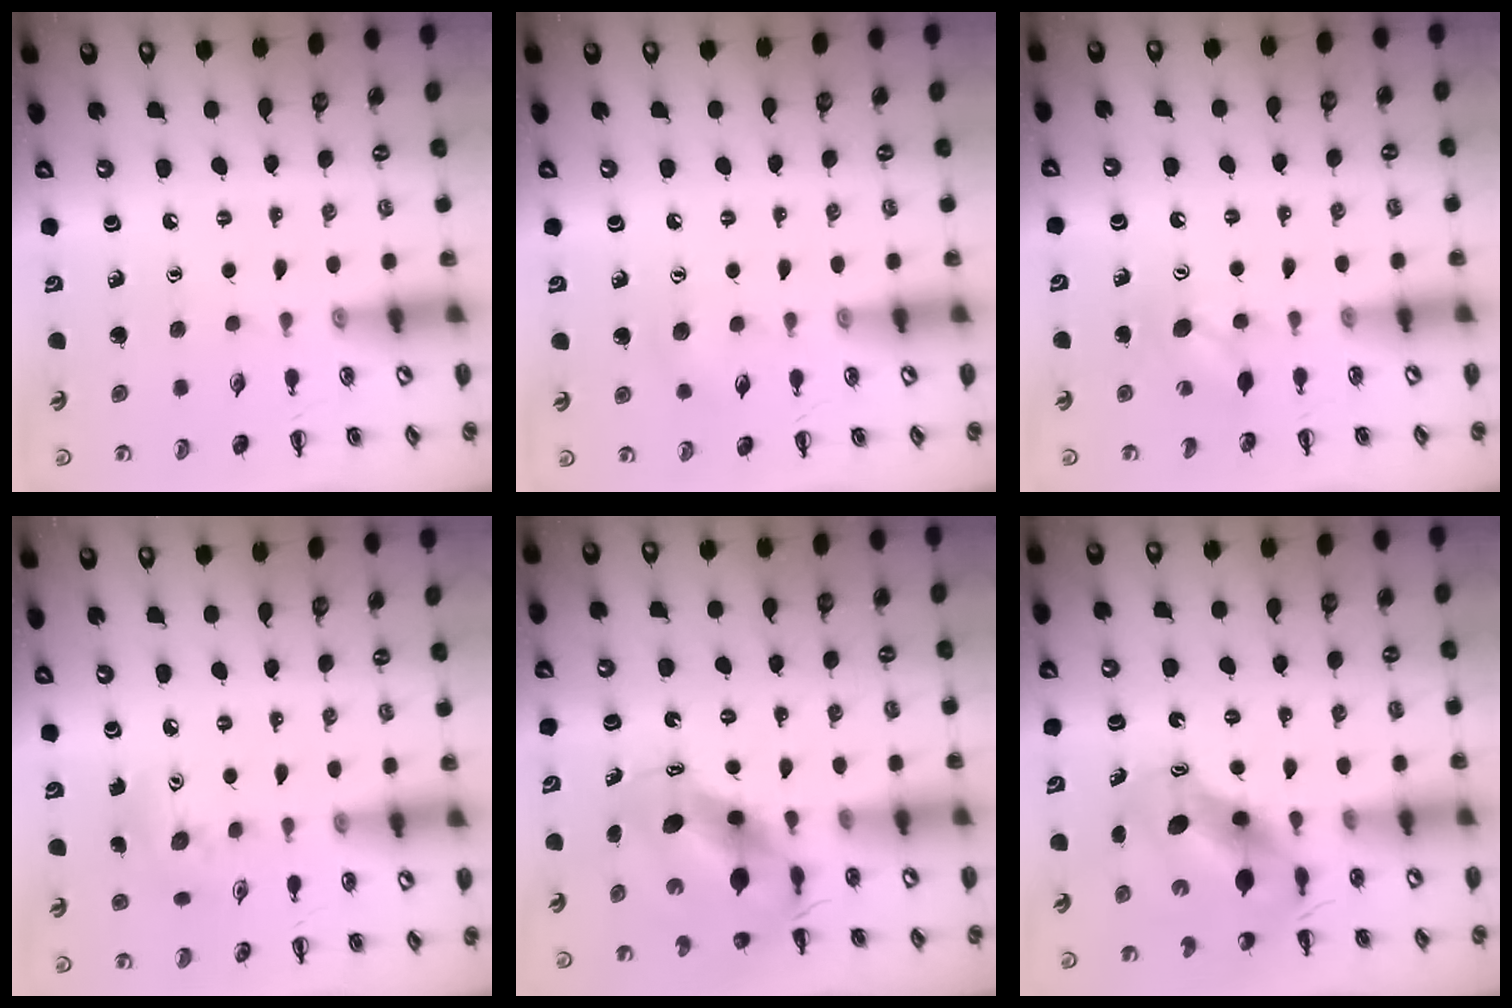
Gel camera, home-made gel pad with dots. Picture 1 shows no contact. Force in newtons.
{"total": 4.8, "press": 4.7, "slide": 1.2}
{"total": 4.2, "press": 4.1, "slide": 0.9}
{"total": 7.2, "press": 7.2, "slide": 0.6}
{"total": 7.2, "press": 7.1, "slide": 1.4}
{"total": 7.3, "press": 7.0, "slide": 2.0}